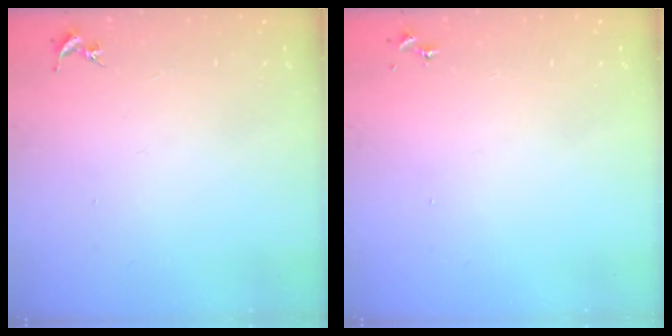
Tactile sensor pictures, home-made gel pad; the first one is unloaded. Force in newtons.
{"total": 0.0}